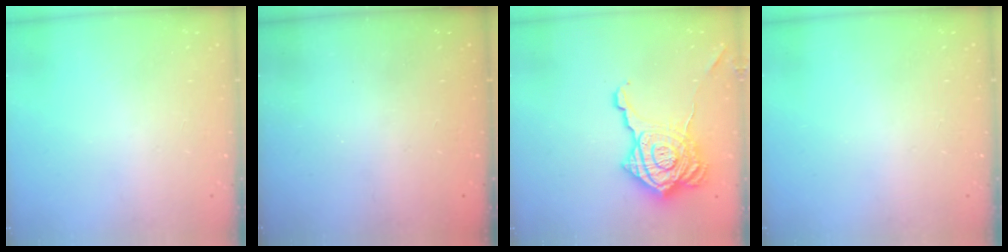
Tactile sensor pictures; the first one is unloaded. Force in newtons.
{"total": 2.3, "press": 2.2, "slide": 0.8}
{"total": 23.5, "press": 23.4, "slide": 2.0}
{"total": 0.0}